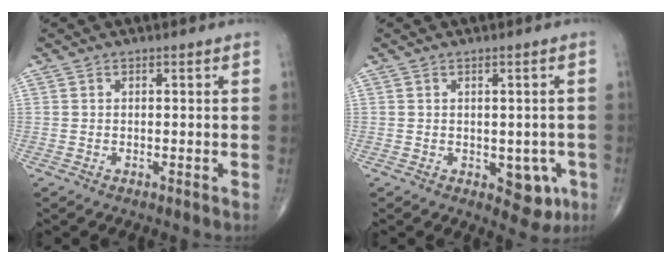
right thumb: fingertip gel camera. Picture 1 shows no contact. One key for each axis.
{"total": 5.7, "fx": -1.6, "fy": 3.4, "fz": 4.2, "tx": -0.017, "ty": 0.001, "tz": -0.012}